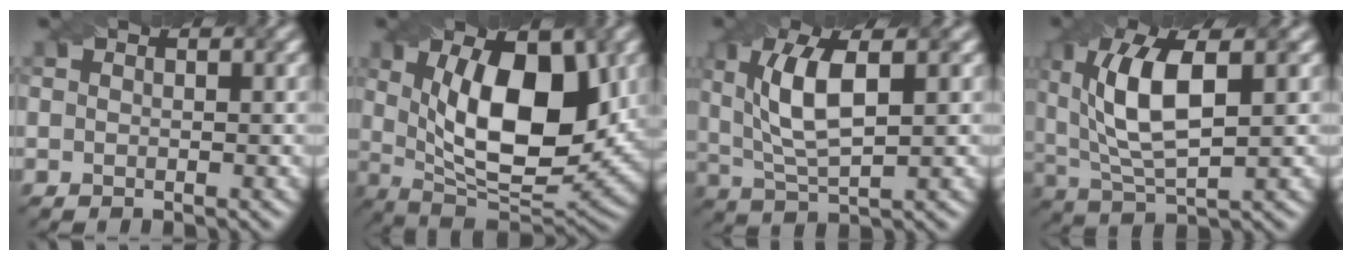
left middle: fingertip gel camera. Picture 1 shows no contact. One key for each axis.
{"total": 11.6, "fx": 1.5, "fy": 5.3, "fz": 10.2, "tx": -0.149, "ty": -0.001, "tz": 0.035}
{"total": 6.4, "fx": 1.2, "fy": 2.2, "fz": 5.8, "tx": -0.118, "ty": 0.008, "tz": 0.037}
{"total": 8.0, "fx": 1.5, "fy": 3.1, "fz": 7.2, "tx": -0.150, "ty": 0.007, "tz": 0.037}